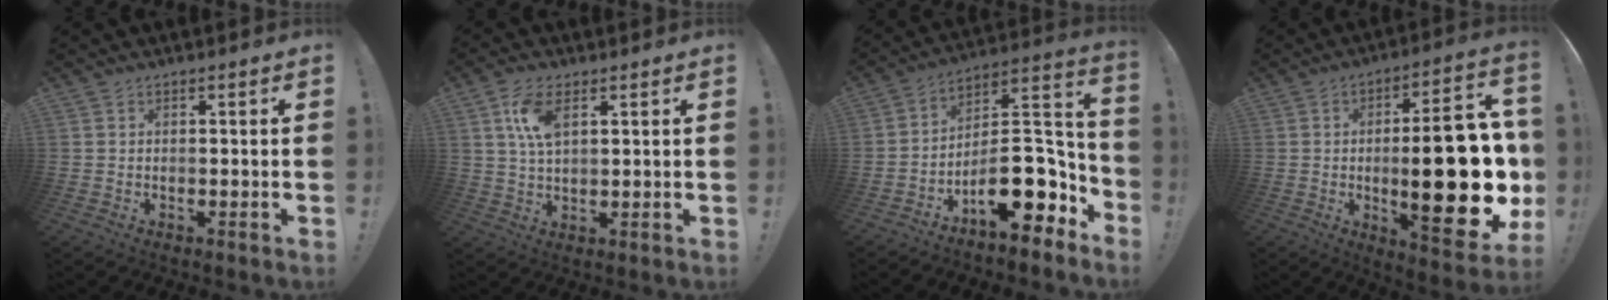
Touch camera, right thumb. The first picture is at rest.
{"total": 8.1, "force": [3.1, 4.0, 6.3], "torque": [-0.118, -0.003, 0.055]}
{"total": 18.8, "force": [-7.5, 9.0, 14.6], "torque": [-0.204, 0.045, -0.110]}
{"total": 28.7, "force": [-2.3, 9.1, 27.1], "torque": [-0.413, -0.011, -0.033]}